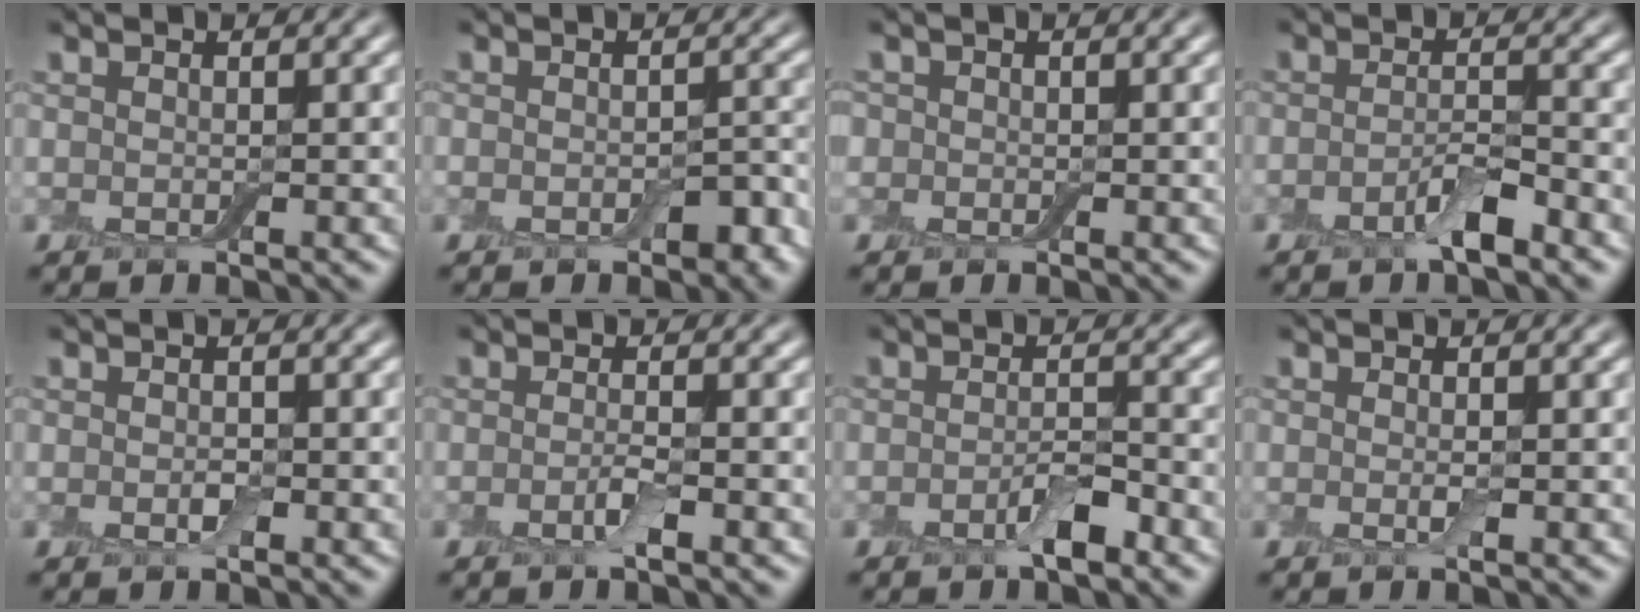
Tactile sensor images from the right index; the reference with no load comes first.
{"total": 2.9, "force": [-1.3, 1.7, 1.9], "torque": [-0.026, -0.003, -0.018]}
{"total": 1.2, "force": [0.1, 1.2, 0.2], "torque": [0.006, -0.001, -0.008]}
{"total": 2.8, "force": [-1.7, 0.8, 2.1], "torque": [-0.039, 0.004, -0.034]}
{"total": 1.2, "force": [-0.4, 0.7, 0.9], "torque": [-0.017, 0.000, -0.008]}
{"total": 1.7, "force": [-0.8, 0.3, 1.4], "torque": [-0.030, -0.003, -0.020]}
{"total": 2.7, "force": [-1.4, 0.9, 2.0], "torque": [-0.037, 0.002, -0.028]}
{"total": 0.8, "force": [-0.2, 0.2, 0.8], "torque": [-0.017, -0.005, -0.004]}